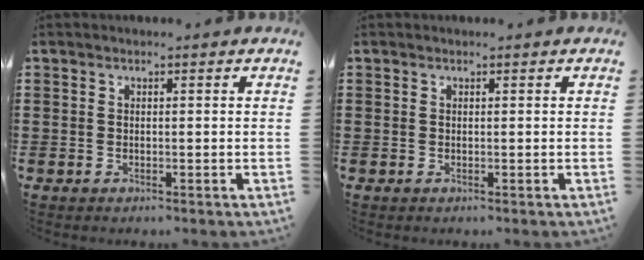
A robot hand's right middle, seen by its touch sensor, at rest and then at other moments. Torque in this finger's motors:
{"motor_torque": [0.22, -0.30, 0.03, -0.01]}